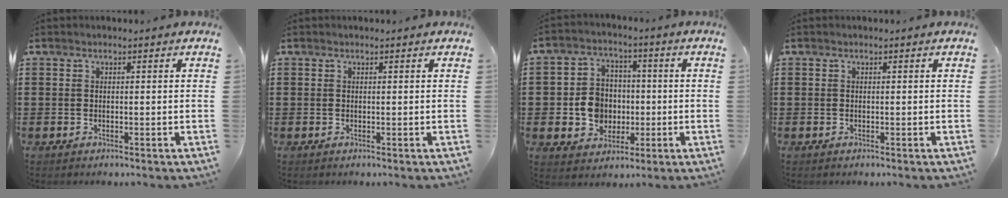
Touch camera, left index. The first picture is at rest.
{"total": 0.0}
{"total": 7.4, "force": [-0.7, 6.7, 3.0], "torque": [-0.082, 0.015, -0.013]}
{"total": 0.0}